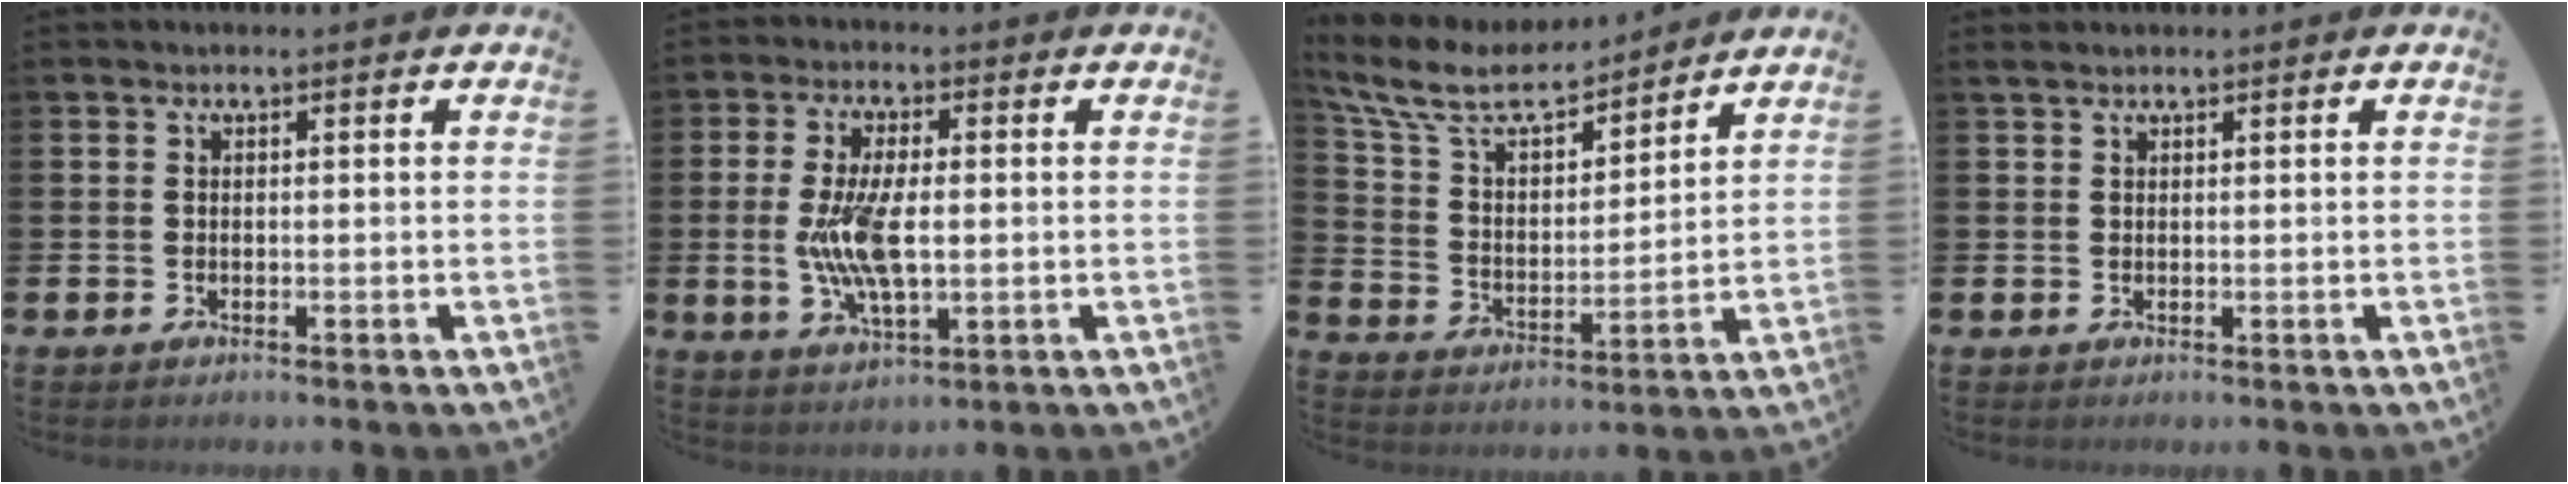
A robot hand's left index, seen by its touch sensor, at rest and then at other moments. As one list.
[{"total": 8.4, "force": [0.0, 3.6, 7.6], "torque": [-0.163, -0.002, -0.007]}, {"total": 9.7, "force": [8.5, 3.0, 3.6], "torque": [-0.112, -0.053, 0.150]}, {"total": 0.9, "force": [0.9, 0.2, 0.2], "torque": [-0.001, 0.000, 0.015]}]